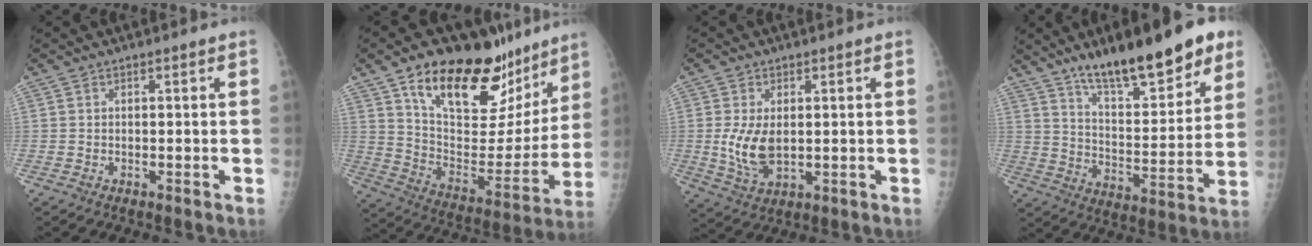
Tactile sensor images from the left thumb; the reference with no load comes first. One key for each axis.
{"total": 28.7, "fx": 17.9, "fy": 14.1, "fz": 17.4, "tx": -0.220, "ty": -0.055, "tz": 0.289}
{"total": 7.6, "fx": 0.4, "fy": 4.5, "fz": 6.2, "tx": -0.118, "ty": -0.014, "tz": 0.017}
{"total": 21.3, "fx": 14.4, "fy": 6.3, "fz": 14.4, "tx": -0.181, "ty": -0.067, "tz": 0.231}